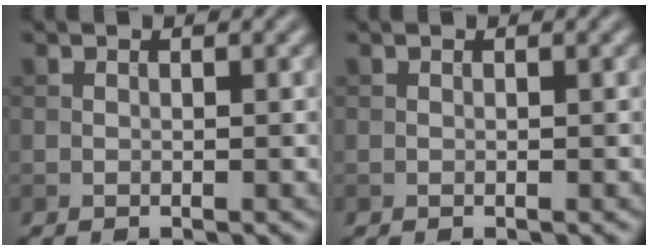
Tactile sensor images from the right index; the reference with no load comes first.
{"total": 0.0}